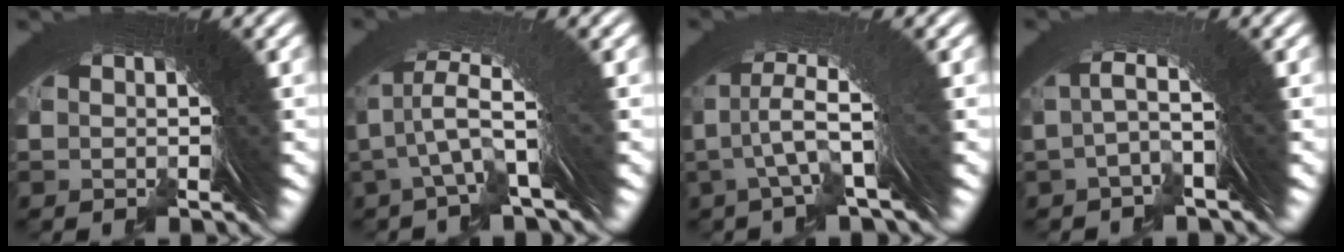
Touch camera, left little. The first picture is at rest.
{"total": 3.2, "force": [0.0, 0.3, 3.2], "torque": [-0.055, 0.001, 0.005]}
{"total": 3.1, "force": [0.2, 0.0, 3.1], "torque": [-0.056, 0.001, 0.008]}
{"total": 1.4, "force": [-0.2, -0.6, 1.3], "torque": [-0.036, 0.002, 0.002]}